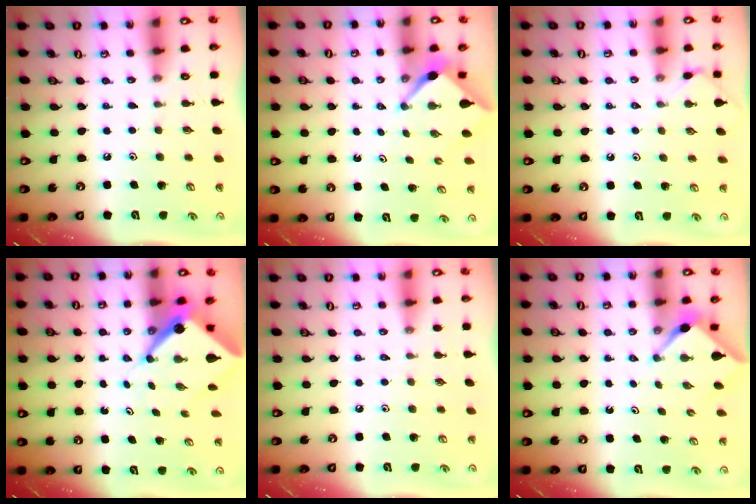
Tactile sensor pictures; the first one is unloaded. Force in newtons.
{"total": 2.6, "press": 2.6, "slide": 0.3}
{"total": 3.1, "press": 3.1, "slide": 0.5}
{"total": 6.5, "press": 6.5, "slide": 0.5}
{"total": 2.0, "press": 2.0, "slide": 0.4}
{"total": 3.0, "press": 3.0, "slide": 0.4}